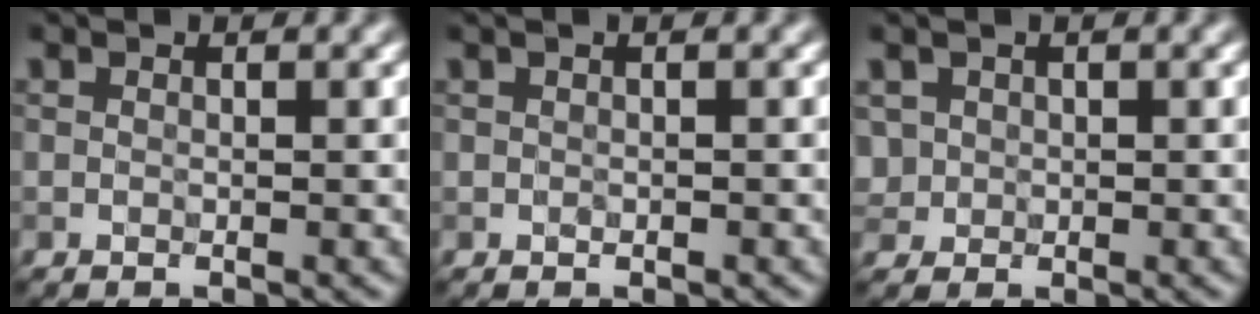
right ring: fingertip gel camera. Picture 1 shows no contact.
{"total": 0.7, "force": [0.2, 0.3, 0.6], "torque": [-0.014, -0.001, 0.001]}
{"total": 1.6, "force": [0.3, 1.5, 0.4], "torque": [-0.004, -0.003, 0.009]}